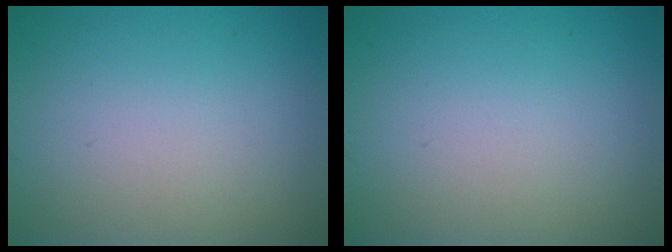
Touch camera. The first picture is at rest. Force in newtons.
{"total": 0.0}